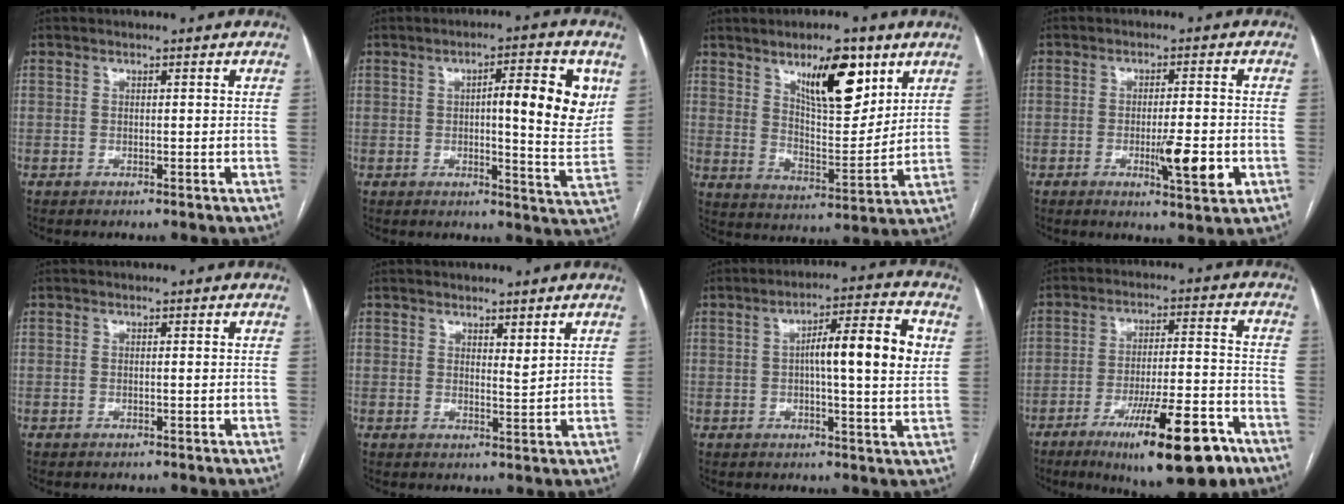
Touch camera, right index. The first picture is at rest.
{"total": 11.3, "force": [2.7, 1.9, 10.8], "torque": [-0.139, 0.005, 0.033]}
{"total": 12.6, "force": [7.0, 3.8, 9.7], "torque": [-0.157, -0.002, 0.121]}
{"total": 7.3, "force": [-2.2, 1.0, 6.9], "torque": [-0.106, -0.010, -0.030]}
{"total": 0.0}
{"total": 1.9, "force": [1.4, 0.4, 1.2], "torque": [-0.024, -0.010, 0.028]}
{"total": 11.2, "force": [1.6, 1.2, 11.0], "torque": [-0.165, 0.018, 0.019]}
{"total": 17.2, "force": [-10.3, 2.7, 13.6], "torque": [-0.188, -0.012, -0.156]}